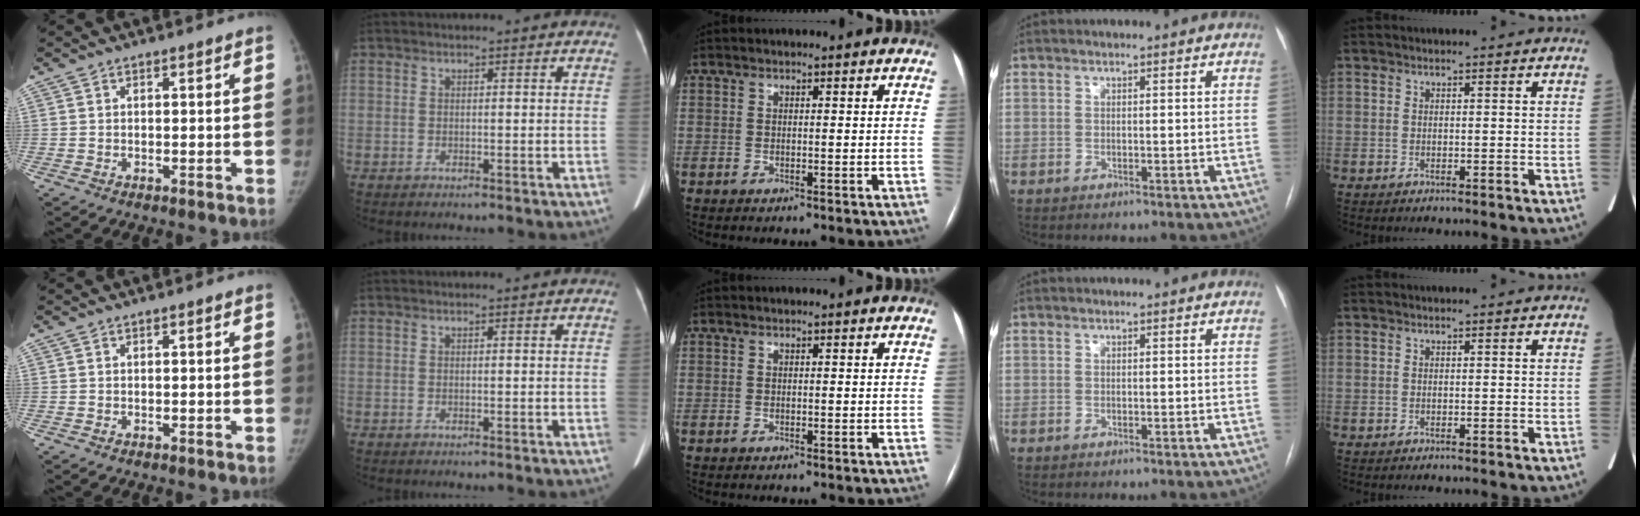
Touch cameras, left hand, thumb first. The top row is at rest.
{}